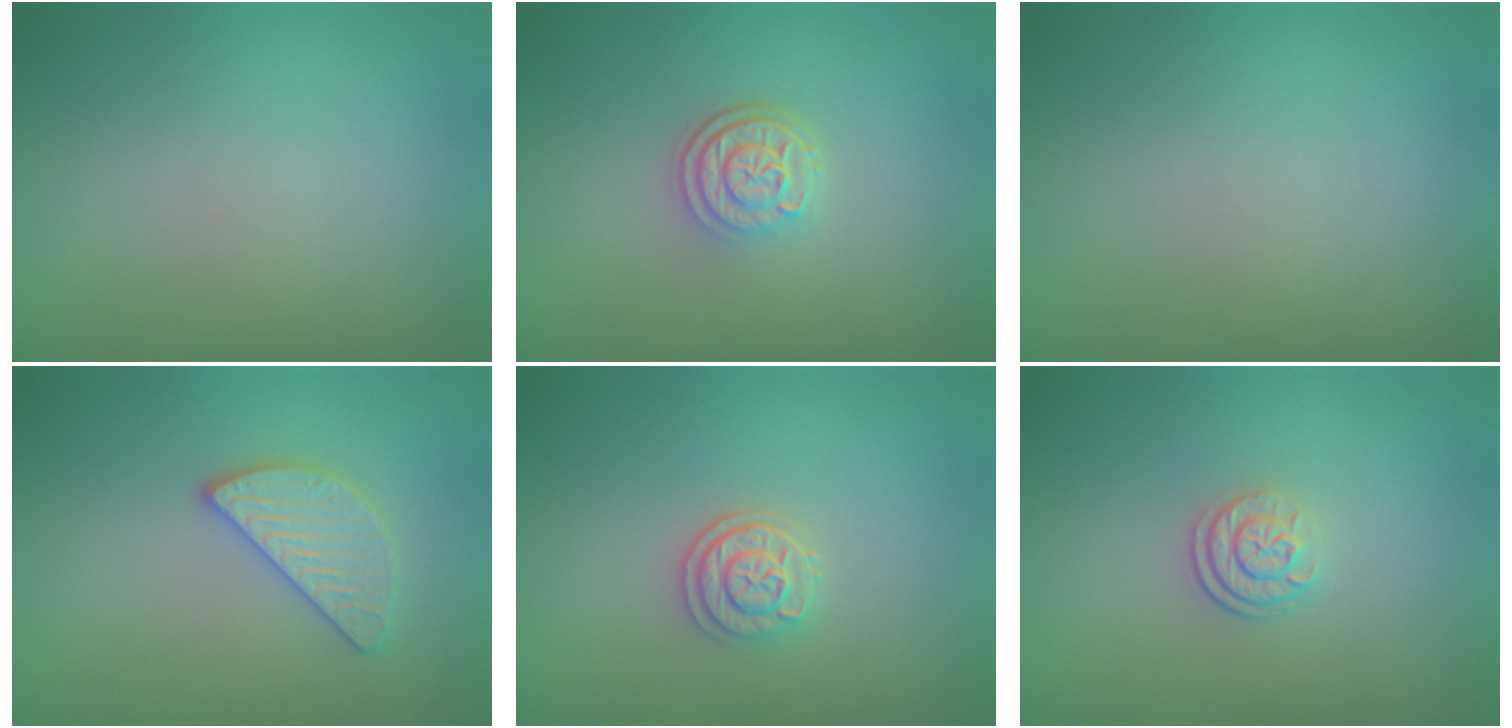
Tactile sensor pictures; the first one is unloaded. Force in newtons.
{"total": 3.0, "press": 2.4, "slide": 1.8}
{"total": 0.0}
{"total": 2.8, "press": 2.7, "slide": 0.4}
{"total": 2.4, "press": 2.1, "slide": 1.1}
{"total": 2.3, "press": 1.7, "slide": 1.7}